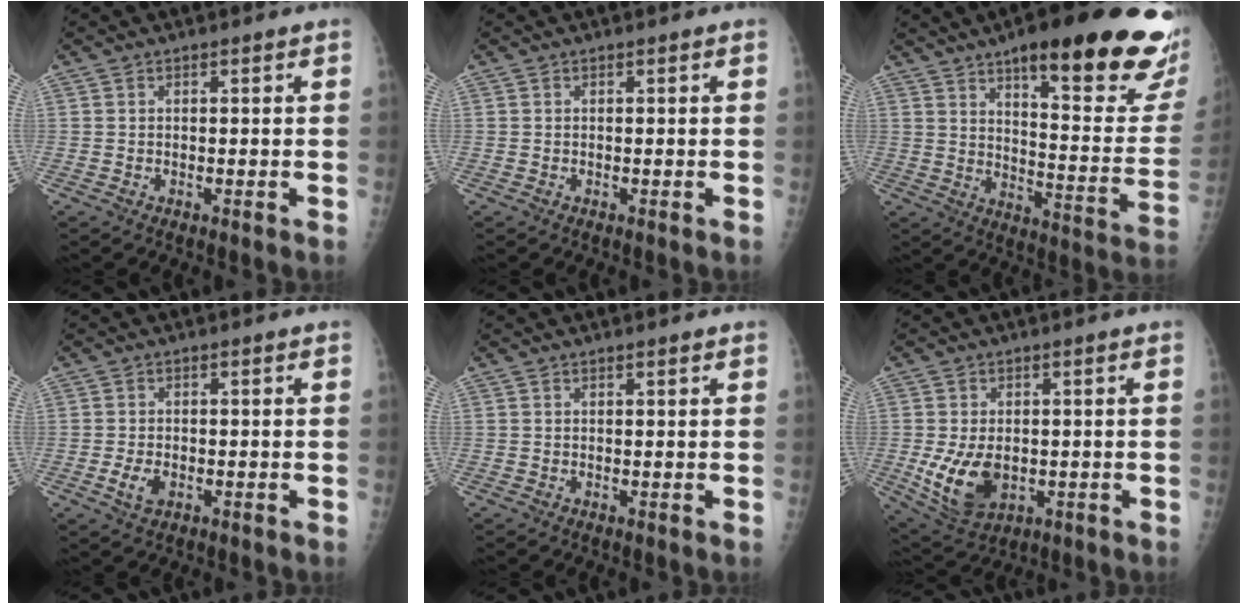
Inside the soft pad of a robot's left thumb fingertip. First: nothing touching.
{"total": 0.0}
{"total": 28.8, "force": [17.0, 6.7, 22.2], "torque": [-0.243, -0.064, 0.239]}
{"total": 3.1, "force": [-0.9, 1.5, 2.6], "torque": [-0.059, -0.002, -0.016]}
{"total": 0.7, "force": [0.5, 0.1, 0.5], "torque": [-0.007, -0.001, 0.008]}
{"total": 9.7, "force": [-1.3, 6.3, 7.2], "torque": [-0.126, -0.011, -0.006]}